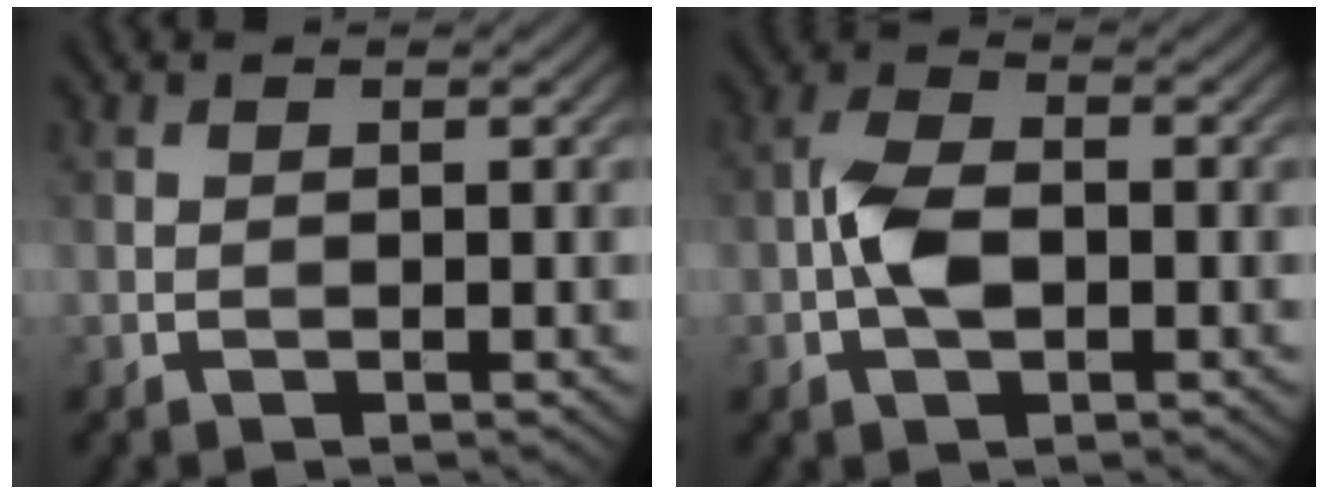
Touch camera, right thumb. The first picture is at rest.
{"total": 5.0, "force": [-1.0, 2.7, 4.1], "torque": [-0.094, 0.007, -0.026]}